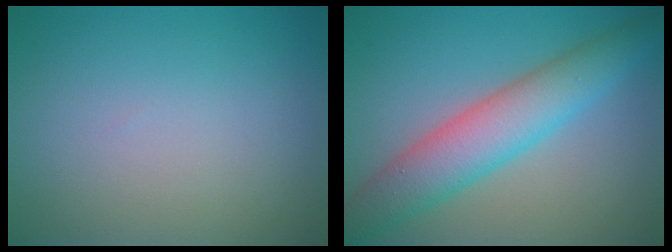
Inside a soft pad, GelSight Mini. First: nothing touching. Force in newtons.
{"total": 6.3, "press": 6.3, "slide": 0.1}